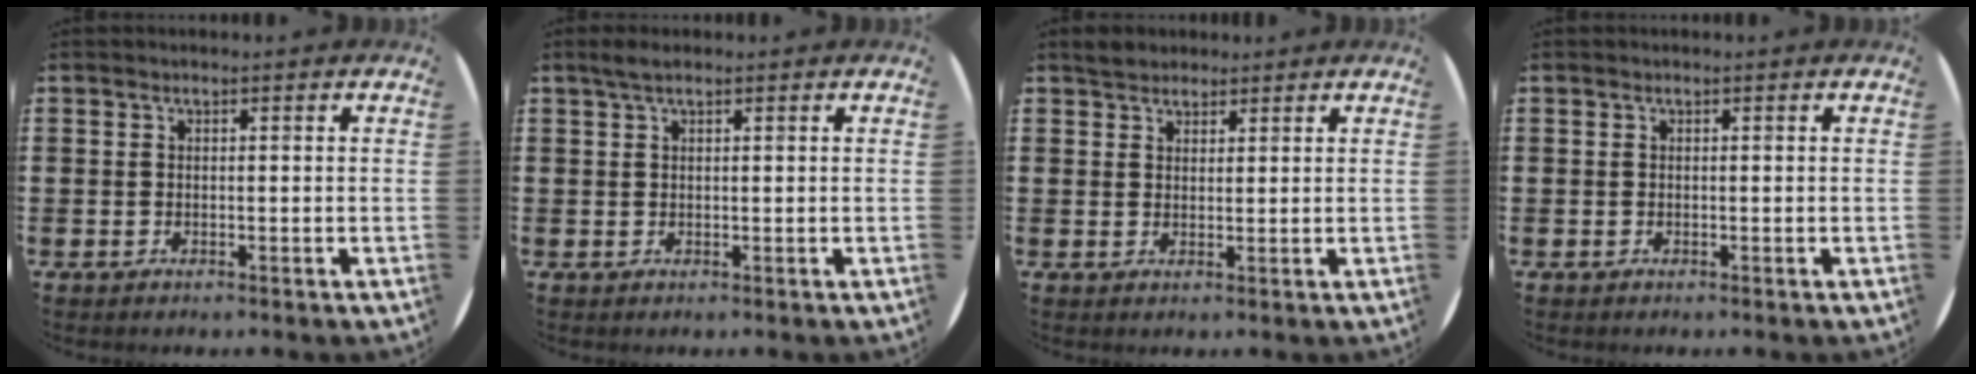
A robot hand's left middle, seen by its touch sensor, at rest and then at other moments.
{"total": 1.4, "force": [1.0, 0.2, 0.9], "torque": [-0.016, 0.005, 0.017]}
{"total": 2.3, "force": [2.1, 0.9, -0.1], "torque": [0.006, 0.003, 0.040]}
{"total": 0.0}